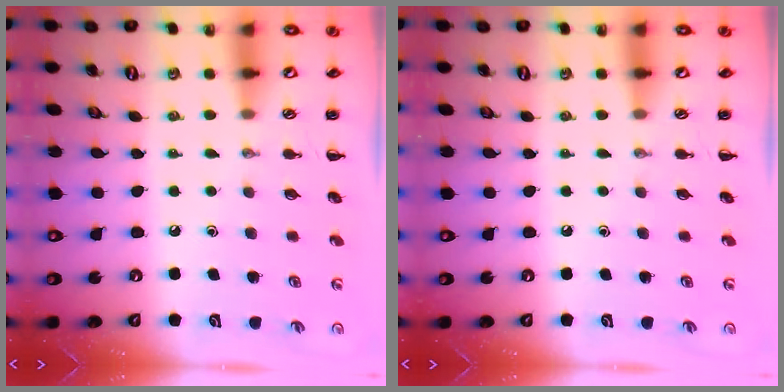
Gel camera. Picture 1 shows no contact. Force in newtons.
{"total": 0.0}